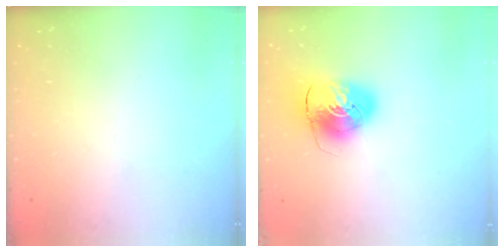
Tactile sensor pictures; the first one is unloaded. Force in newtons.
{"total": 10.0, "press": 9.9, "slide": 1.5}